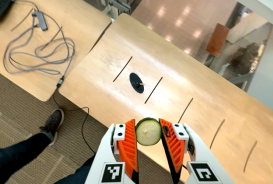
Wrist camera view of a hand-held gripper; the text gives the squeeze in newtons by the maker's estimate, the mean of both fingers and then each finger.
{"total": 8.8, "left": 8.8, "right": 8.8}